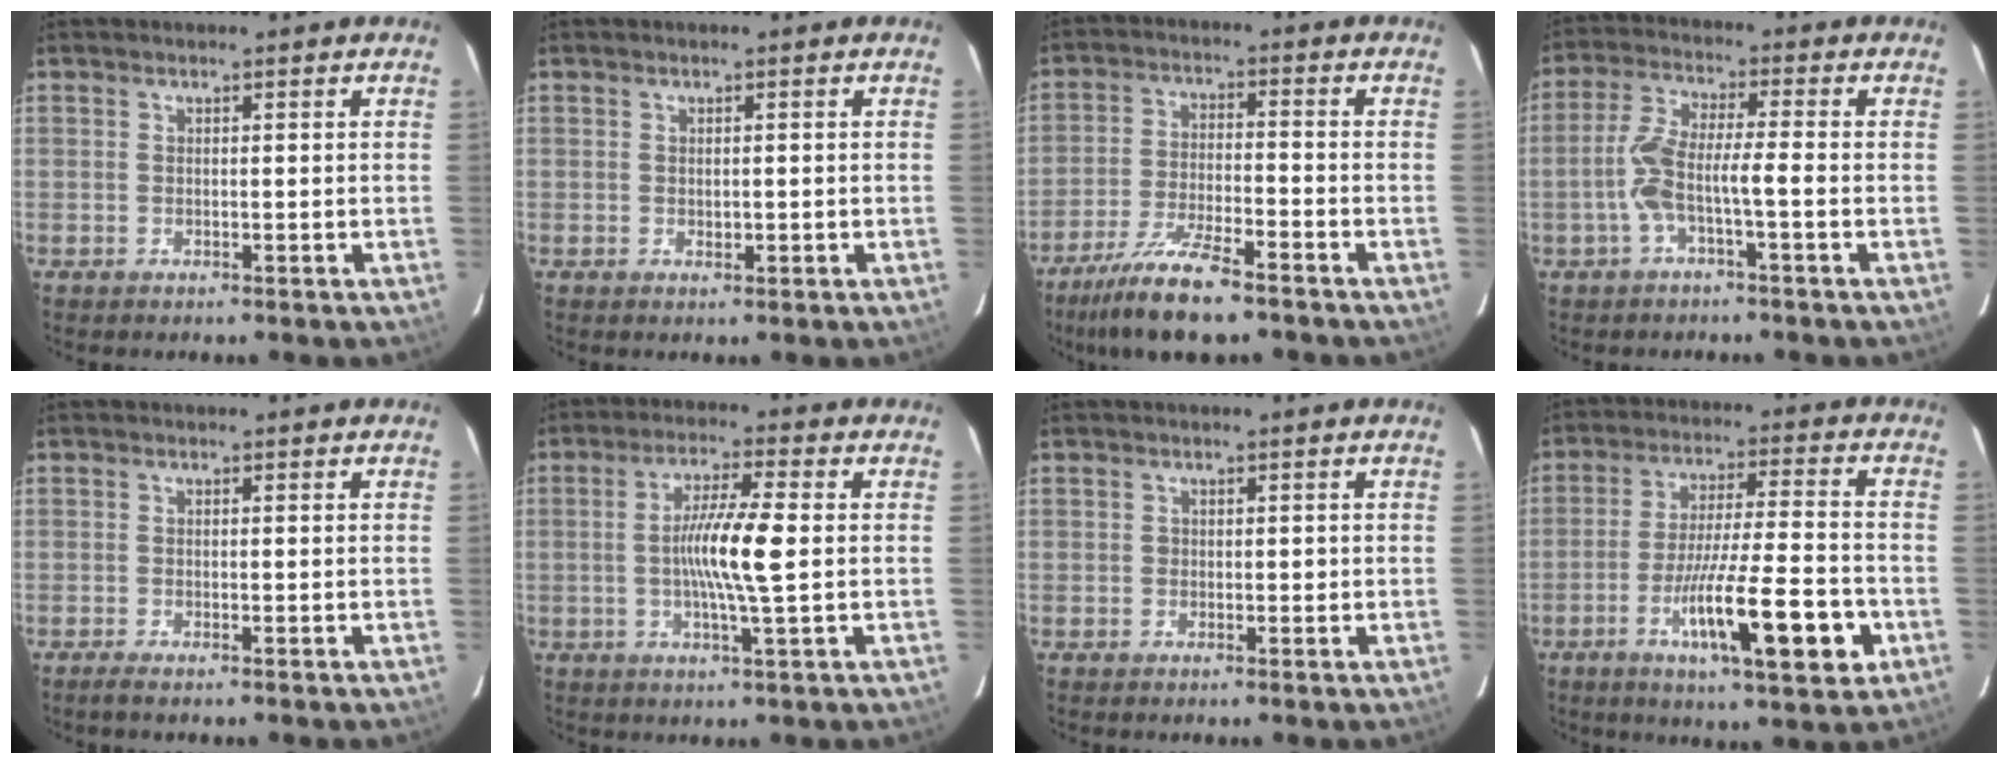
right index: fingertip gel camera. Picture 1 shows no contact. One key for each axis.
{"total": 0.9, "fx": -0.1, "fy": 0.5, "fz": 0.7, "tx": -0.013, "ty": -0.001, "tz": 0.002}
{"total": 10.5, "fx": -8.0, "fy": 1.2, "fz": 6.7, "tx": -0.124, "ty": -0.028, "tz": -0.142}
{"total": 6.8, "fx": -2.0, "fy": 0.5, "fz": 6.4, "tx": -0.134, "ty": 0.019, "tz": -0.041}
{"total": 1.3, "fx": -1.0, "fy": -0.1, "fz": 0.9, "tx": -0.017, "ty": -0.004, "tz": -0.017}
{"total": 8.7, "fx": -0.2, "fy": 0.0, "fz": 8.7, "tx": -0.162, "ty": -0.002, "tz": -0.010}
{"total": 1.0, "fx": 0.0, "fy": 0.8, "fz": 0.6, "tx": -0.007, "ty": 0.003, "tz": -0.001}
{"total": 15.2, "fx": -5.8, "fy": 1.5, "fz": 14.0, "tx": -0.236, "ty": -0.011, "tz": -0.089}